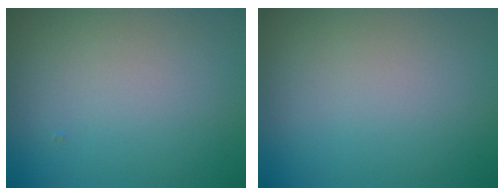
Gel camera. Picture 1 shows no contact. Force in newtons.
{"total": 0.0}